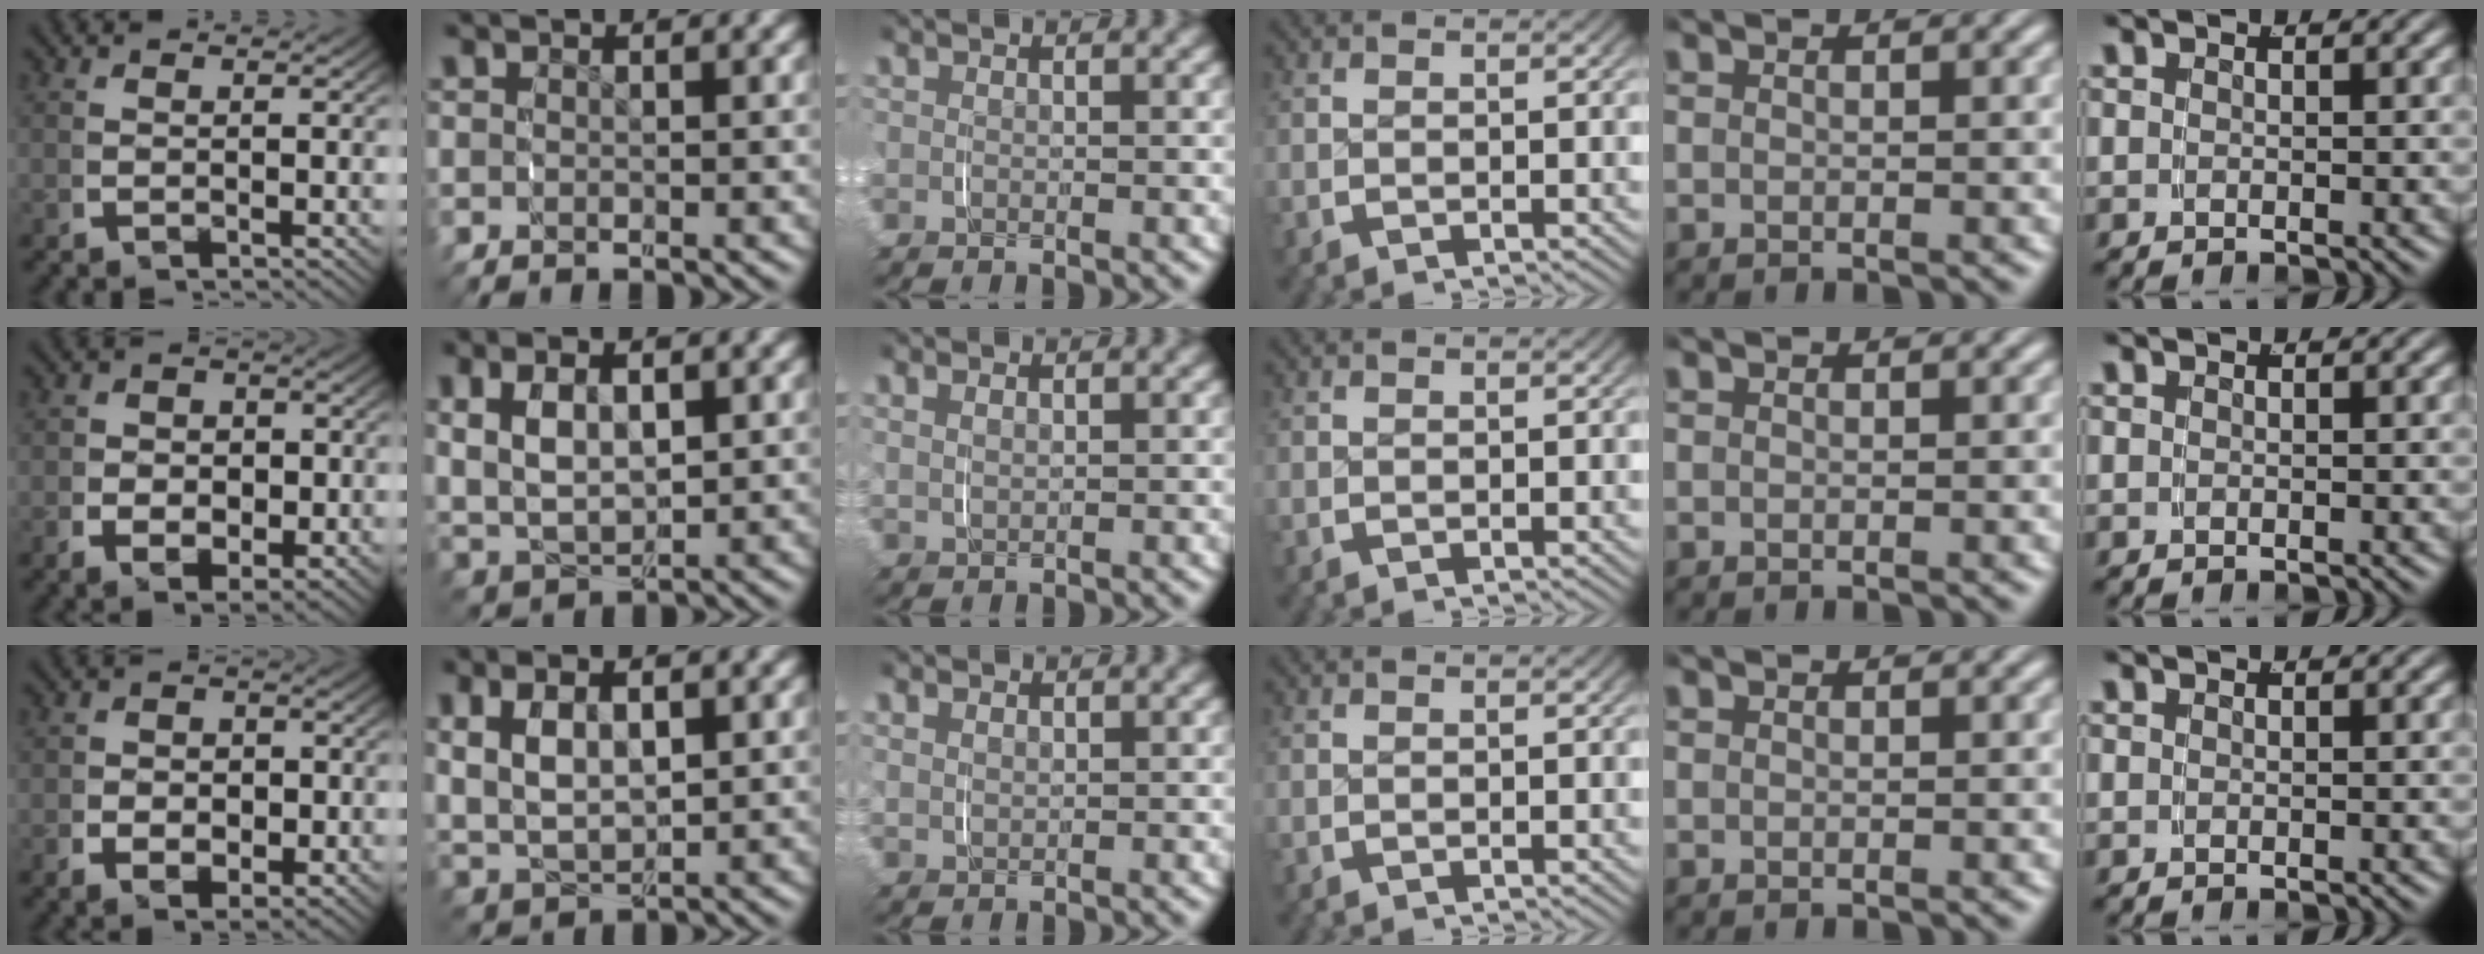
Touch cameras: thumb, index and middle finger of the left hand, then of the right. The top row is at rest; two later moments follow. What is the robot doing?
{"motion": "grasp_and_lifting", "object": "scarf"}